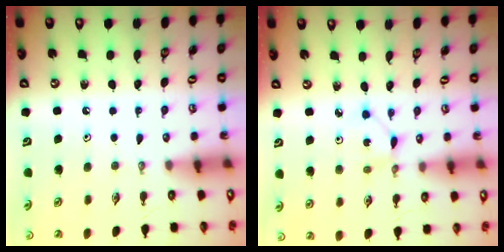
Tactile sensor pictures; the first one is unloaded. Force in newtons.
{"total": 2.0, "press": 2.0, "slide": 0.2}